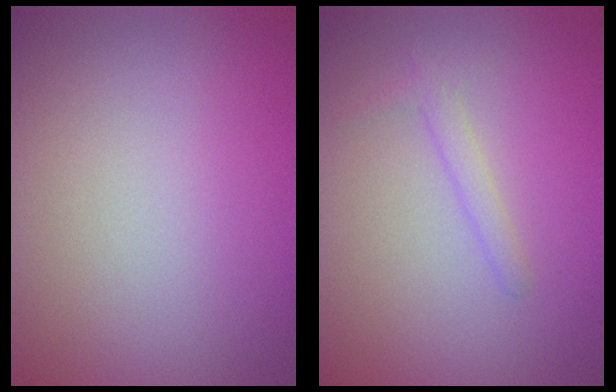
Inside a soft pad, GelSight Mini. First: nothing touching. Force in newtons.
{"total": 1.3, "press": 1.3, "slide": 0.0}